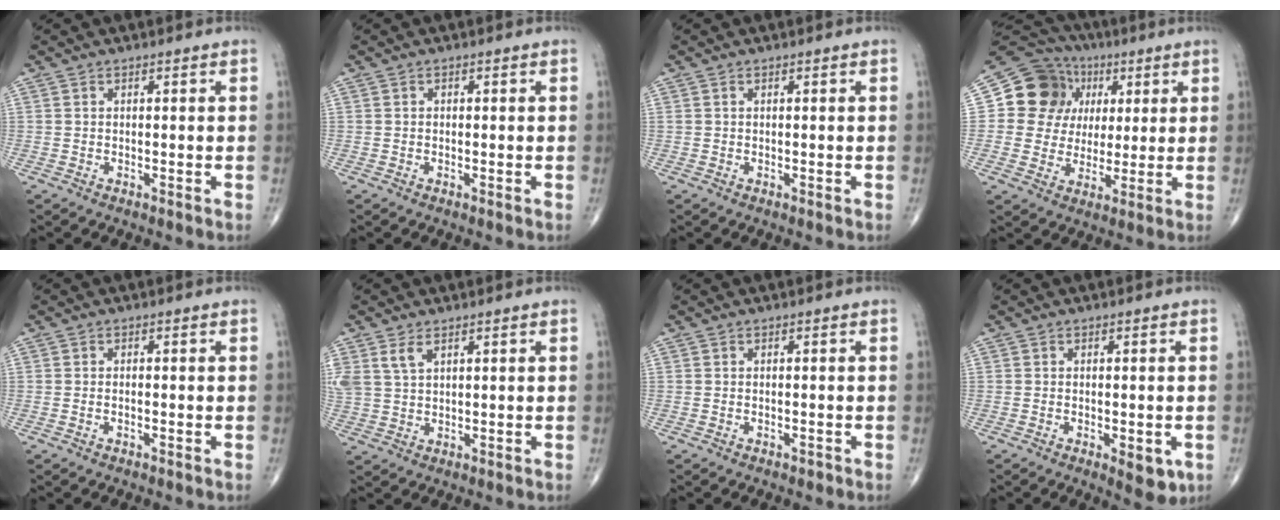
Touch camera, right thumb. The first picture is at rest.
{"total": 0.0}
{"total": 0.0}
{"total": 14.0, "force": [3.5, 12.6, 5.1], "torque": [-0.050, 0.011, 0.057]}
{"total": 0.9, "force": [-0.3, 0.4, 0.7], "torque": [-0.017, 0.007, -0.004]}
{"total": 4.5, "force": [2.5, 2.5, 2.9], "torque": [-0.063, -0.001, 0.060]}
{"total": 0.7, "force": [-0.4, 0.4, 0.4], "torque": [-0.008, 0.003, -0.005]}
{"total": 5.0, "force": [-1.6, 2.1, 4.2], "torque": [-0.043, -0.007, -0.016]}